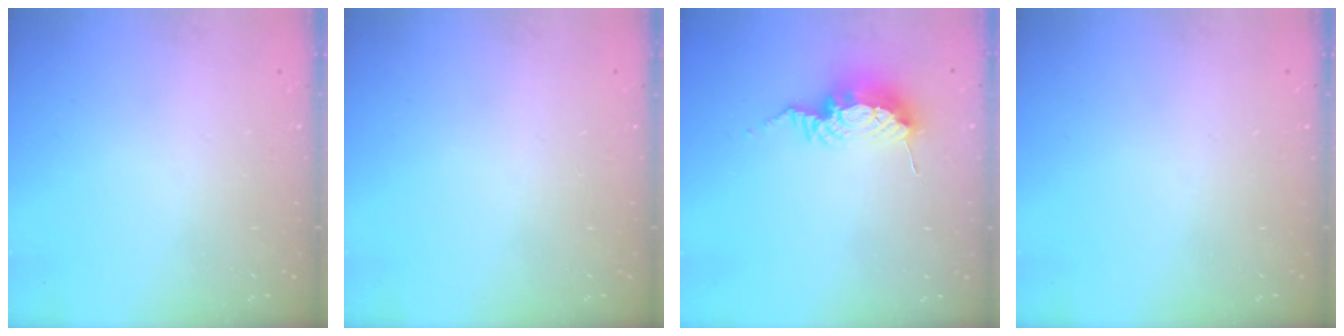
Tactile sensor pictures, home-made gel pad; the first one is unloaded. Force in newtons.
{"total": 0.0}
{"total": 9.5, "press": 9.5, "slide": 1.2}
{"total": 0.0}